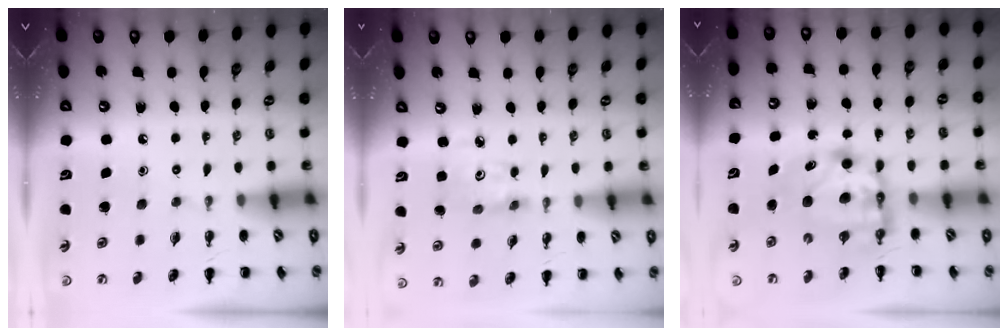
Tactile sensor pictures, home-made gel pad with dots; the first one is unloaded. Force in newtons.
{"total": 2.8, "press": 2.8, "slide": 0.4}
{"total": 6.6, "press": 6.4, "slide": 1.3}